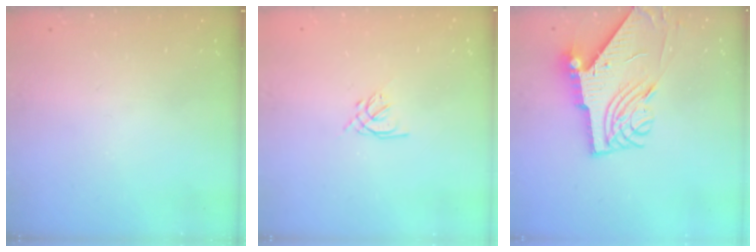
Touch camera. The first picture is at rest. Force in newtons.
{"total": 1.6, "press": 1.5, "slide": 0.5}
{"total": 11.4, "press": 11.3, "slide": 1.2}